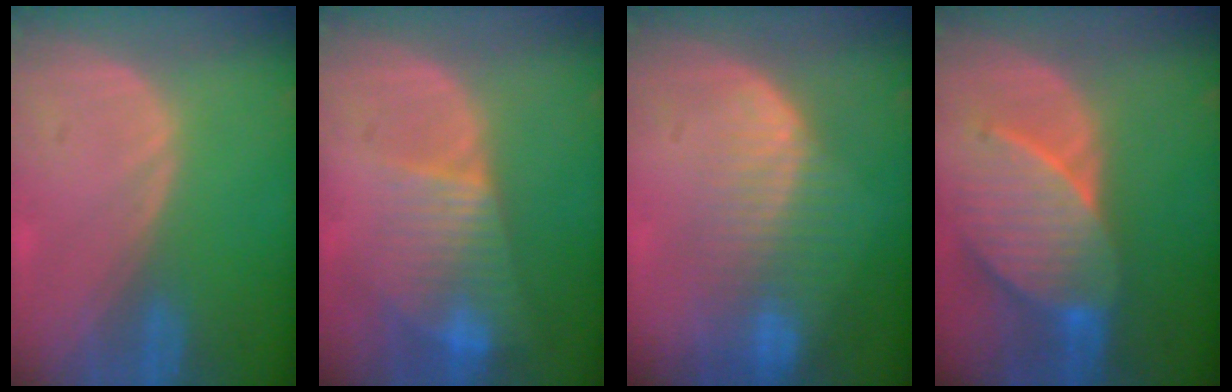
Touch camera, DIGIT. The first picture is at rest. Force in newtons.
{"total": 8.0, "press": 6.8, "slide": 4.2}
{"total": 8.4, "press": 7.1, "slide": 4.4}
{"total": 8.9, "press": 8.7, "slide": 2.0}